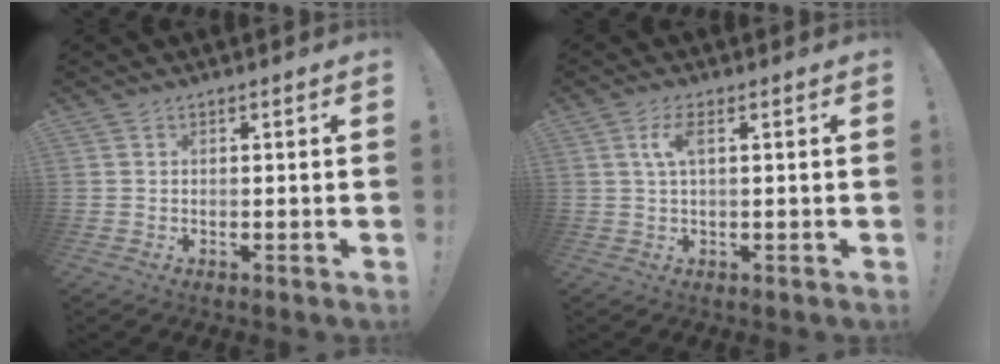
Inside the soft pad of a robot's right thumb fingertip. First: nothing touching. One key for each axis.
{"total": 4.6, "fx": 1.3, "fy": 1.3, "fz": 4.2, "tx": -0.076, "ty": 0.002, "tz": 0.020}